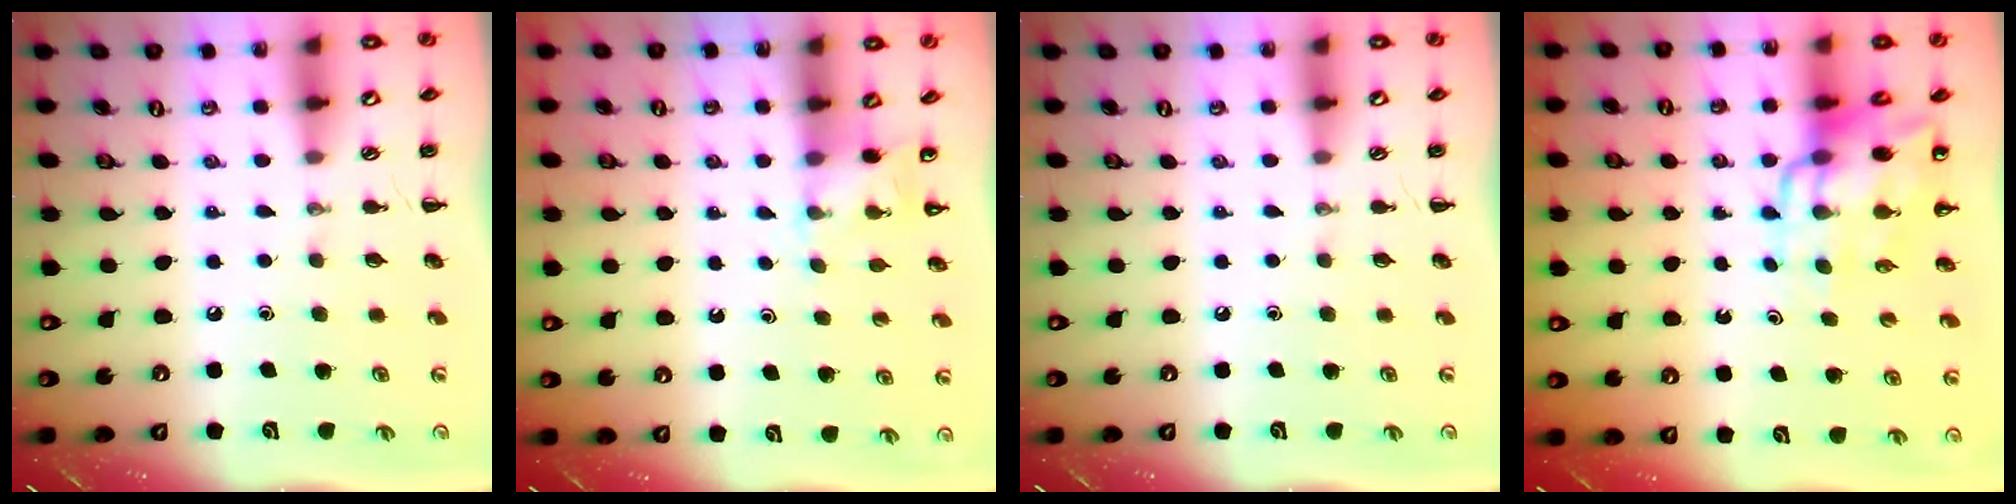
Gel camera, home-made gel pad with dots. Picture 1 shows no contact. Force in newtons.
{"total": 4.8, "press": 4.6, "slide": 1.2}
{"total": 0.0}
{"total": 13.0, "press": 12.5, "slide": 3.7}